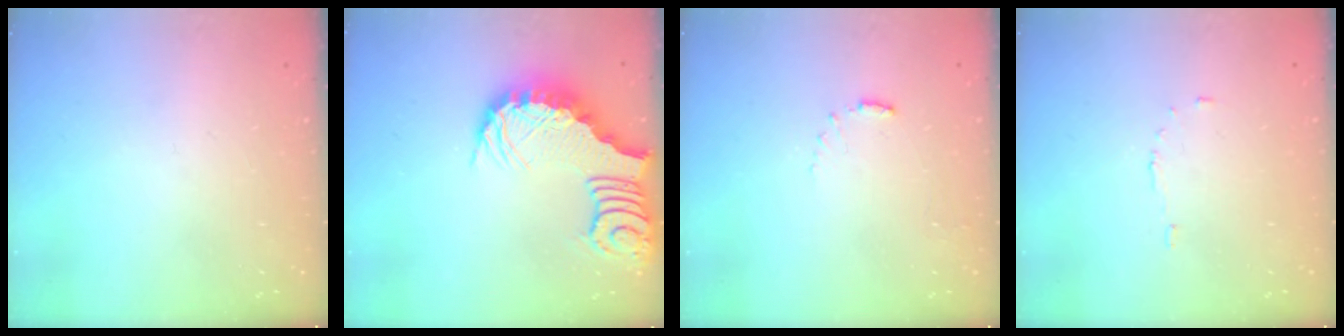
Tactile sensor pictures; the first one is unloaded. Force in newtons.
{"total": 3.8, "press": 3.7, "slide": 0.7}
{"total": 3.6, "press": 3.6, "slide": 0.4}
{"total": 3.8, "press": 3.8, "slide": 0.2}